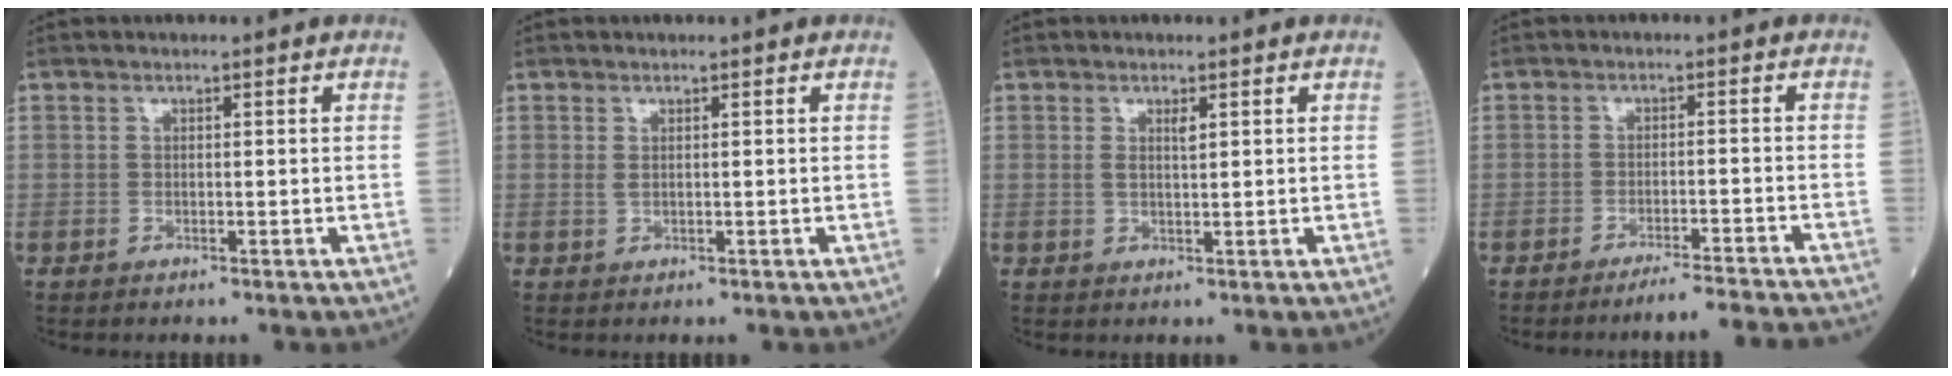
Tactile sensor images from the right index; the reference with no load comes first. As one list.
[{"total": 0.6, "force": [0.2, 0.2, 0.6], "torque": [-0.014, -0.002, 0.005]}, {"total": 1.5, "force": [0.6, 0.3, 1.3], "torque": [-0.027, -0.001, 0.011]}, {"total": 10.1, "force": [-9.6, -1.6, 3.0], "torque": [-0.008, -0.018, -0.129]}]